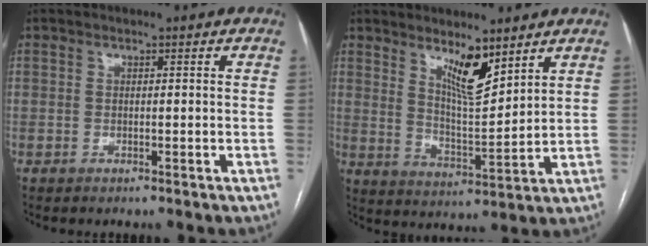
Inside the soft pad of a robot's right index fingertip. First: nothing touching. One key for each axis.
{"total": 7.5, "fx": 5.2, "fy": 1.4, "fz": 5.3, "tx": -0.097, "ty": -0.016, "tz": 0.098}